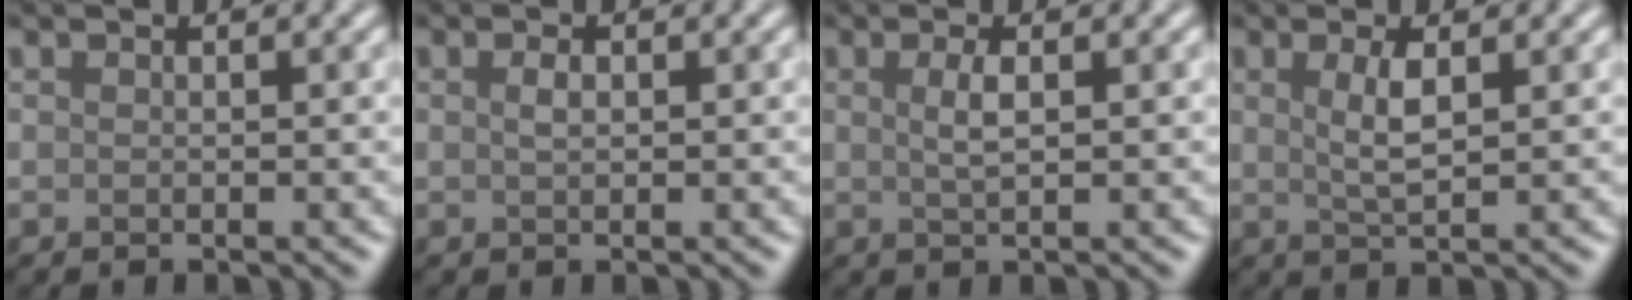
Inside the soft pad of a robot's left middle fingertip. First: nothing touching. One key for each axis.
{"total": 1.0, "fx": 0.3, "fy": 0.5, "fz": 0.8, "tx": -0.019, "ty": 0.001, "tz": 0.006}
{"total": 1.9, "fx": 0.5, "fy": 0.5, "fz": 1.7, "tx": -0.033, "ty": 0.002, "tz": 0.010}
{"total": 2.6, "fx": 0.8, "fy": 0.7, "fz": 2.4, "tx": -0.047, "ty": -0.002, "tz": 0.017}